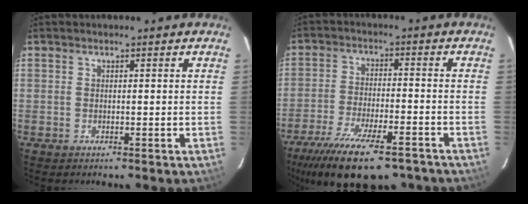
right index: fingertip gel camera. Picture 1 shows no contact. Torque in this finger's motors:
{"motor_torque": [1.43, -0.71, 0.77, 0.19]}